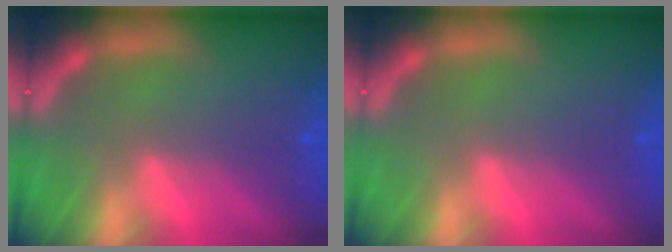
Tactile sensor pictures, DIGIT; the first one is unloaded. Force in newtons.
{"total": 0.0}